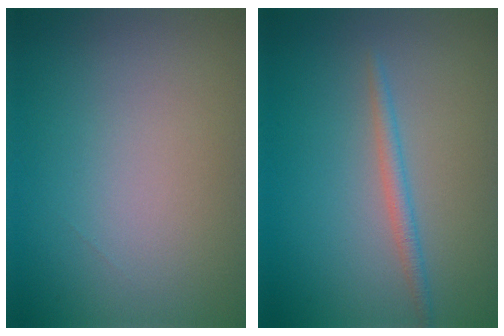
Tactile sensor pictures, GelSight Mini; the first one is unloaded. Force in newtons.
{"total": 1.6, "press": 1.6, "slide": 0.0}